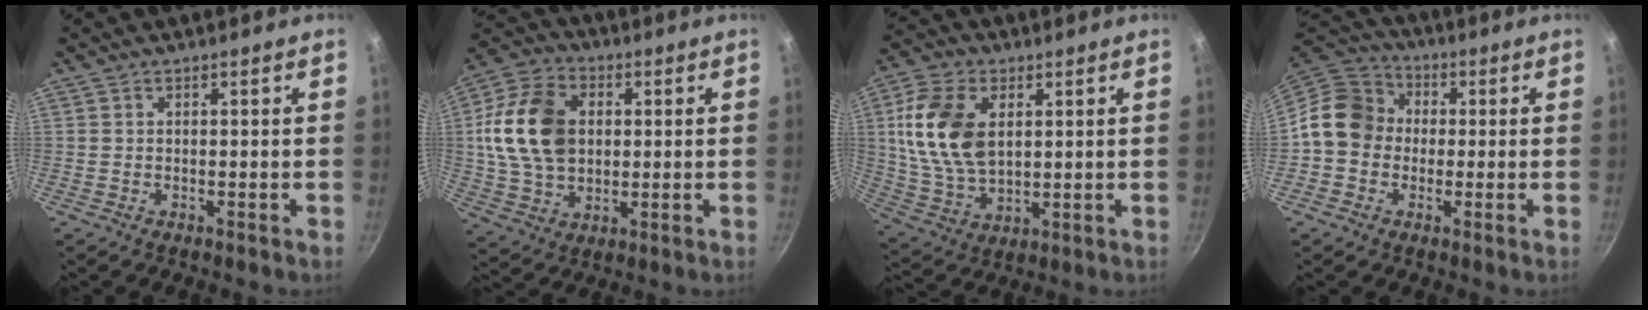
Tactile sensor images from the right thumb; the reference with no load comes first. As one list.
[{"total": 17.3, "force": [2.2, 12.4, 11.8], "torque": [-0.205, 0.008, 0.036]}, {"total": 15.6, "force": [3.4, 9.8, 11.7], "torque": [-0.211, -0.009, 0.073]}, {"total": 11.4, "force": [0.0, 10.0, 5.5], "torque": [-0.059, 0.029, -0.022]}]